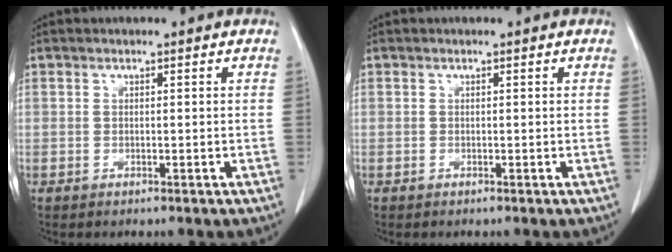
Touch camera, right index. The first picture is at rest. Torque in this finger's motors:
{"motor_torque": [0.04, -0.02, 0.01, 0.01]}